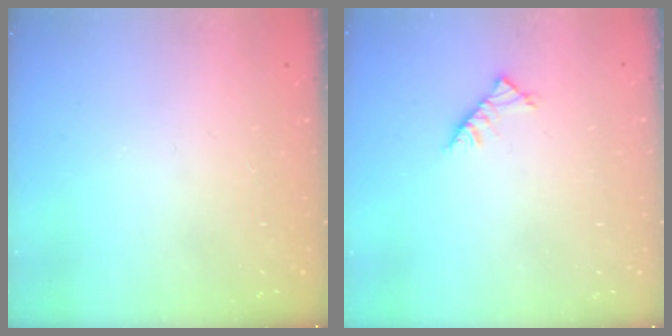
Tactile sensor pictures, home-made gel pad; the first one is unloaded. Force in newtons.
{"total": 4.2, "press": 4.1, "slide": 0.7}